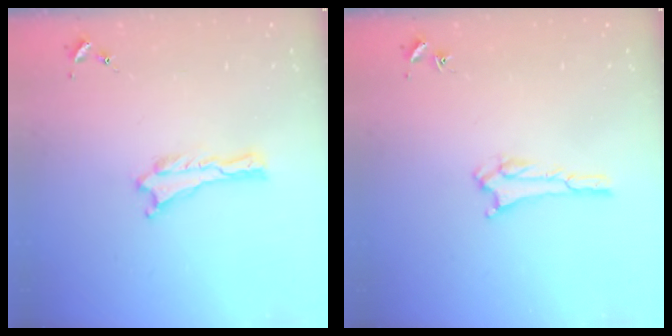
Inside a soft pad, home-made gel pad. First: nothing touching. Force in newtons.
{"total": 1.8, "press": 1.8, "slide": 0.2}